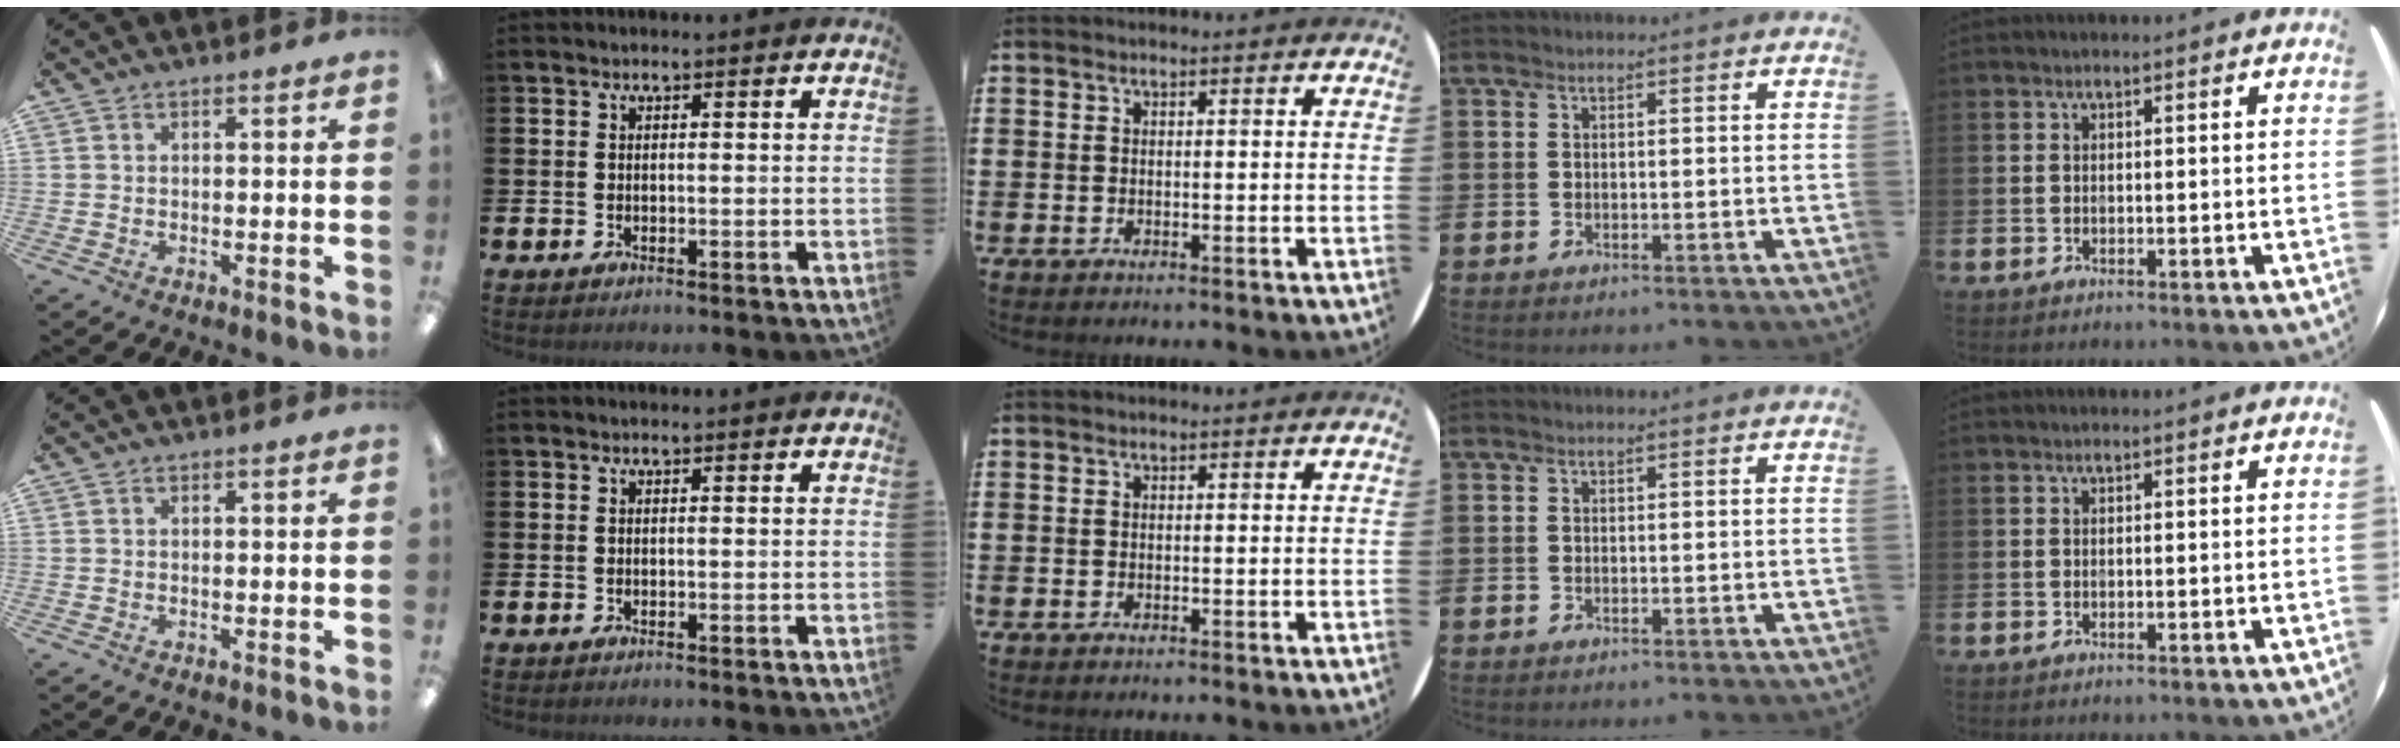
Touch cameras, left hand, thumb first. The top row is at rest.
{}